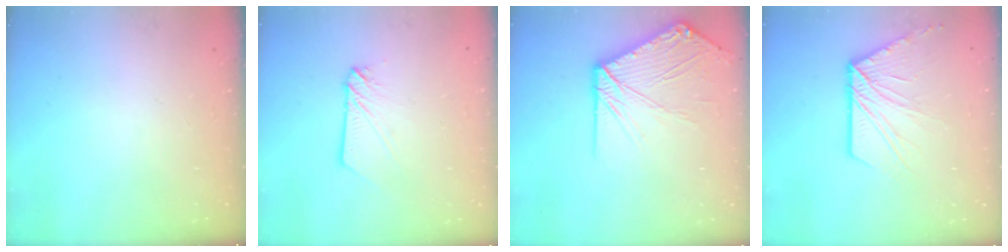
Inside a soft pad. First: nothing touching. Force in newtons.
{"total": 2.9, "press": 2.9, "slide": 0.3}
{"total": 13.6, "press": 13.5, "slide": 1.4}
{"total": 11.7, "press": 11.7, "slide": 0.4}